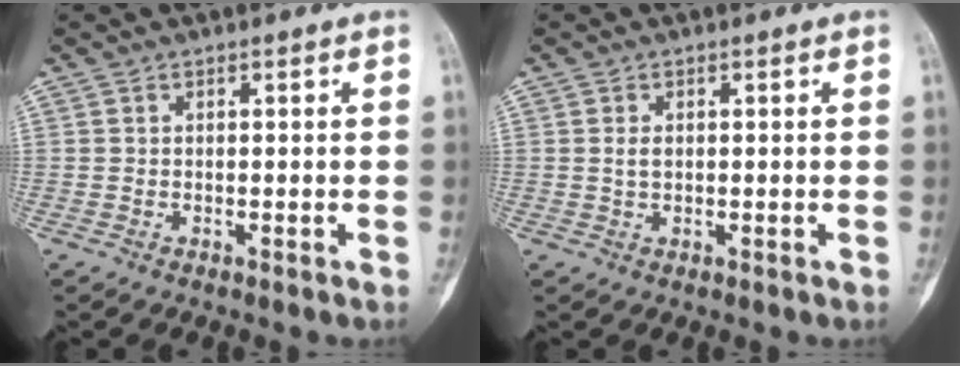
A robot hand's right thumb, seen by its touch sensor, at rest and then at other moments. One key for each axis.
{"total": 1.5, "fx": 0.2, "fy": 0.9, "fz": 1.2, "tx": -0.022, "ty": -0.001, "tz": 0.005}